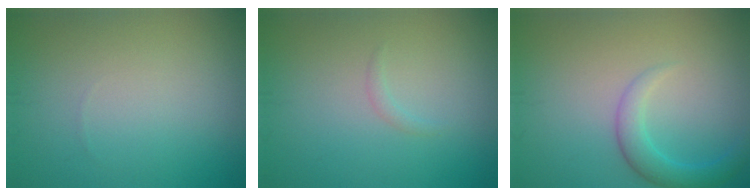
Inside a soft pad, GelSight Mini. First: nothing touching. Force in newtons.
{"total": 0.7, "press": 0.6, "slide": 0.1}
{"total": 2.8, "press": 2.8, "slide": 0.1}